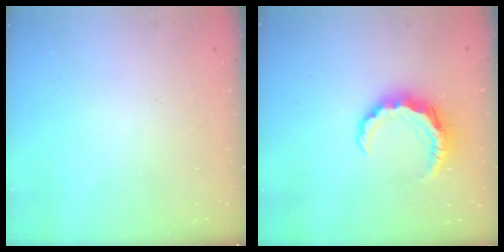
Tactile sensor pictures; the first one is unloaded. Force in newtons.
{"total": 7.7, "press": 7.7, "slide": 0.9}